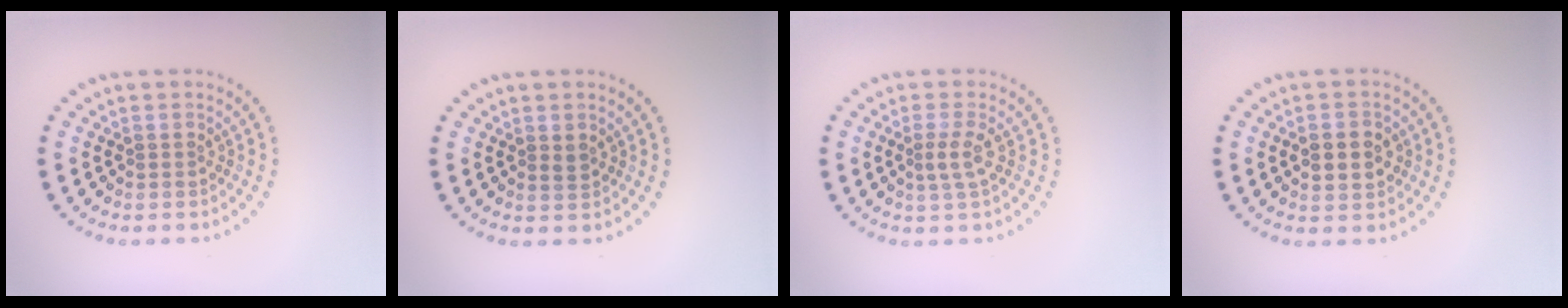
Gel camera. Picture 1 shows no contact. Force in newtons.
{"total": 0.8, "press": 0.8, "slide": 0.3}
{"total": 1.7, "press": 1.3, "slide": 1.1}
{"total": 3.0, "press": 3.0, "slide": 0.2}